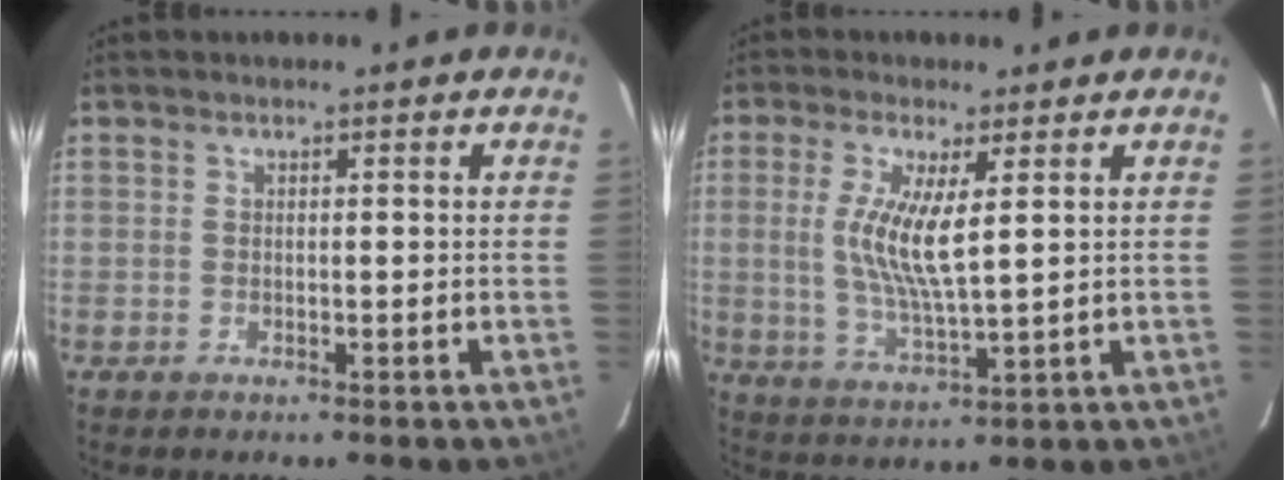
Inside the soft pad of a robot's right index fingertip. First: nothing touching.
{"total": 9.0, "force": [1.8, 1.9, 8.6], "torque": [-0.179, -0.009, 0.037]}